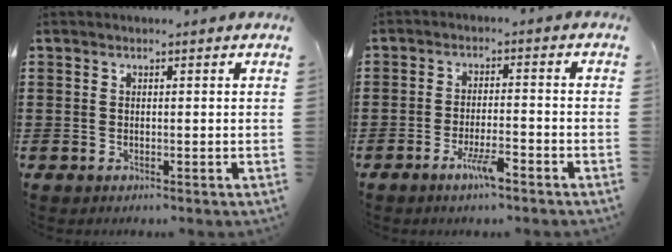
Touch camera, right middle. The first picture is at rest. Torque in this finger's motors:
{"motor_torque": [0.16, -0.21, 0.33, 0.09]}